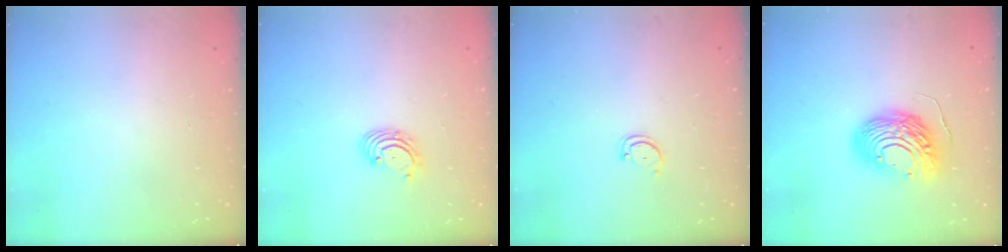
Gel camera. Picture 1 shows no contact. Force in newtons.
{"total": 2.9, "press": 2.9, "slide": 0.3}
{"total": 2.8, "press": 2.8, "slide": 0.3}
{"total": 13.0, "press": 13.0, "slide": 1.1}